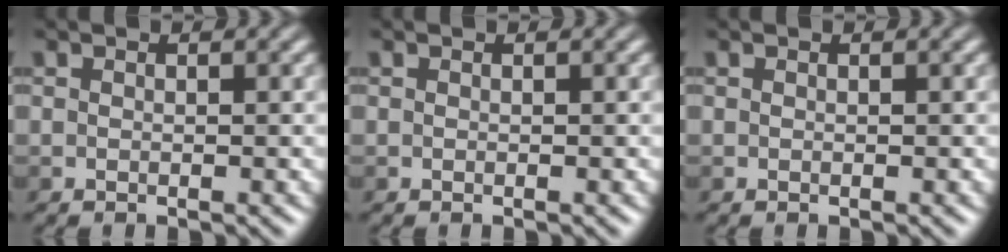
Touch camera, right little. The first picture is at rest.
{"total": 0.0}
{"total": 0.0}